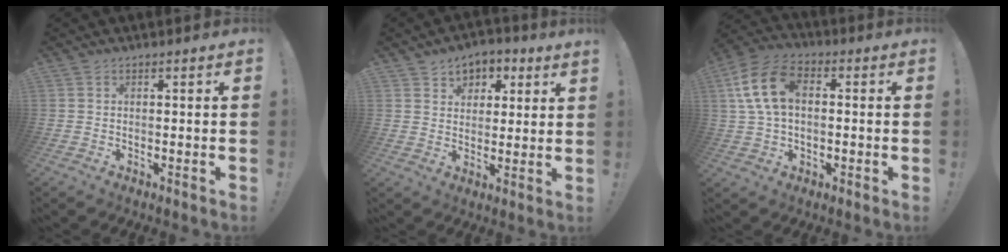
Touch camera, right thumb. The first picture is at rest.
{"total": 5.6, "force": [3.4, 4.2, 1.5], "torque": [-0.019, -0.023, 0.063]}
{"total": 15.2, "force": [2.9, 10.4, 10.6], "torque": [-0.193, 0.010, 0.059]}